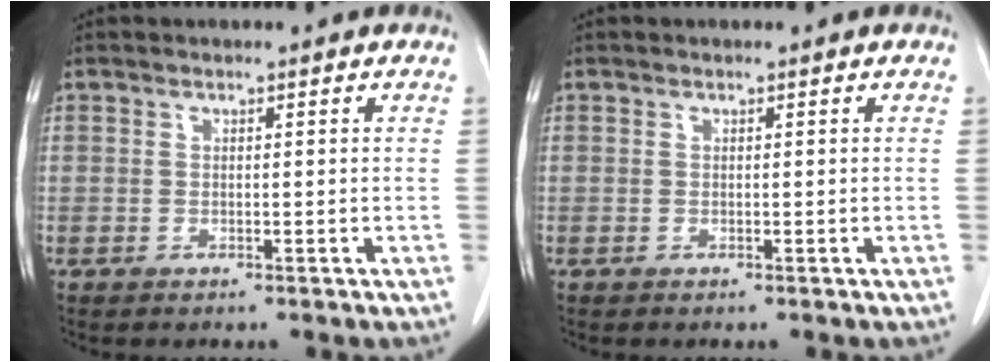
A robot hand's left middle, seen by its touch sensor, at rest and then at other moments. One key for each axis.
{"total": 0.0}